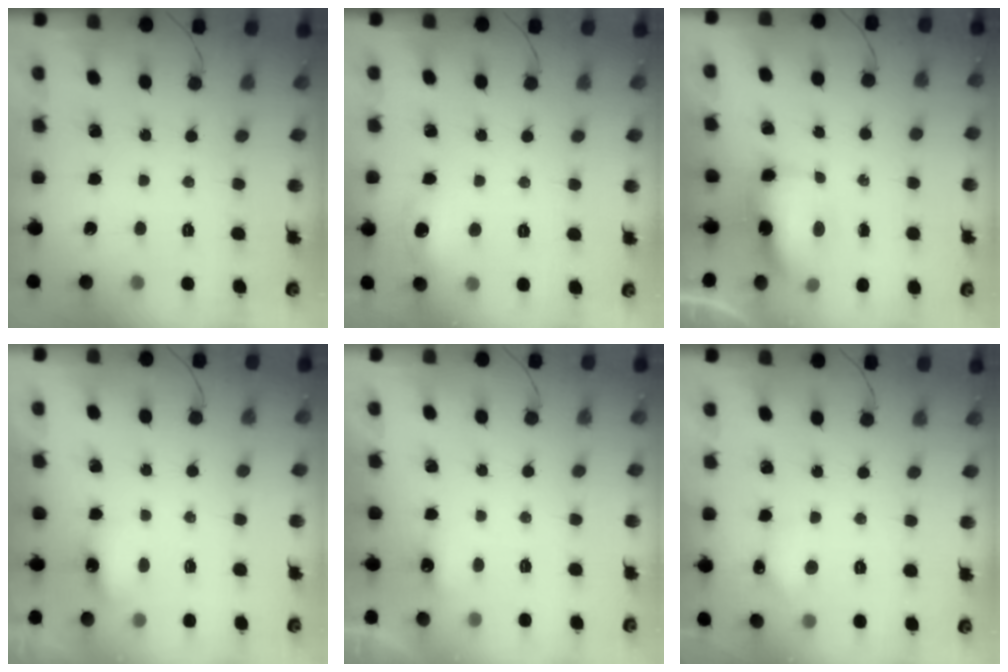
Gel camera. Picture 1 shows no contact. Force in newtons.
{"total": 7.9, "press": 7.6, "slide": 2.1}
{"total": 7.0, "press": 6.7, "slide": 1.9}
{"total": 4.7, "press": 4.6, "slide": 1.2}
{"total": 3.4, "press": 3.3, "slide": 0.8}
{"total": 5.8, "press": 5.6, "slide": 1.6}